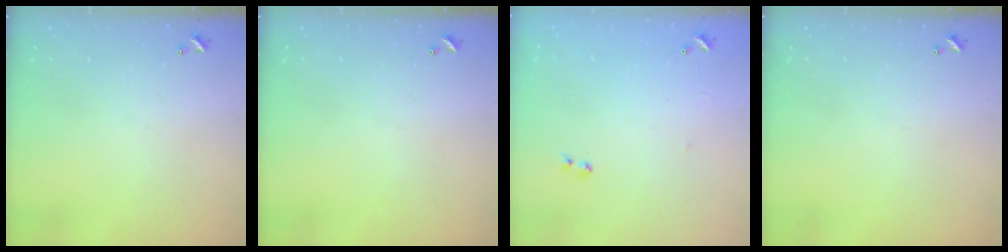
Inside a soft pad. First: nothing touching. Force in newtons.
{"total": 0.0}
{"total": 7.2, "press": 7.2, "slide": 0.5}
{"total": 0.0}